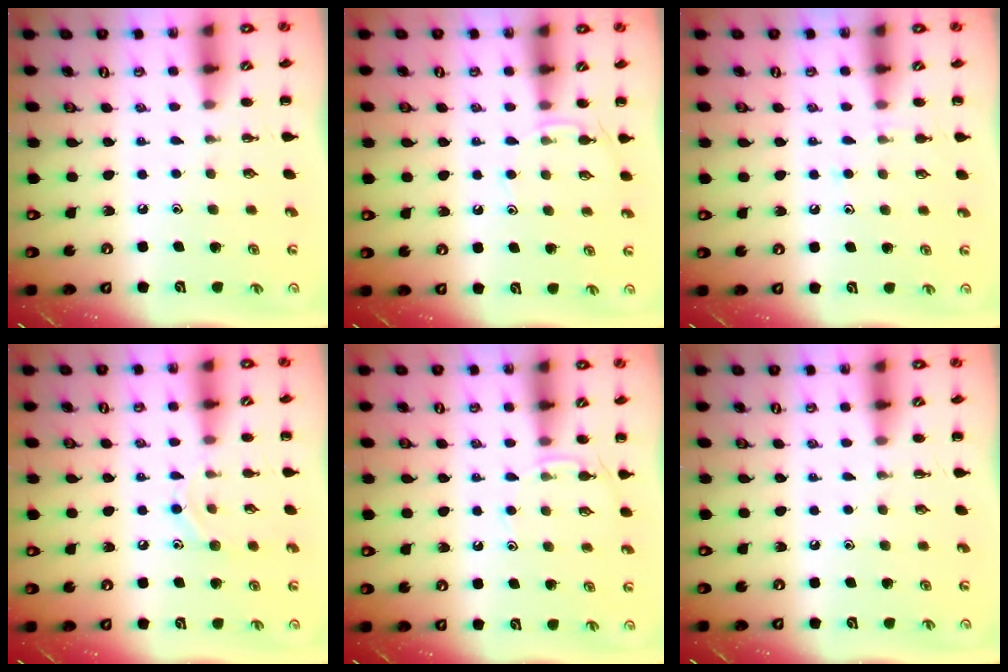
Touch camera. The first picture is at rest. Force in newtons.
{"total": 5.4, "press": 5.2, "slide": 1.4}
{"total": 6.2, "press": 5.9, "slide": 2.0}
{"total": 7.5, "press": 7.4, "slide": 1.2}
{"total": 5.4, "press": 5.2, "slide": 1.4}
{"total": 0.0}